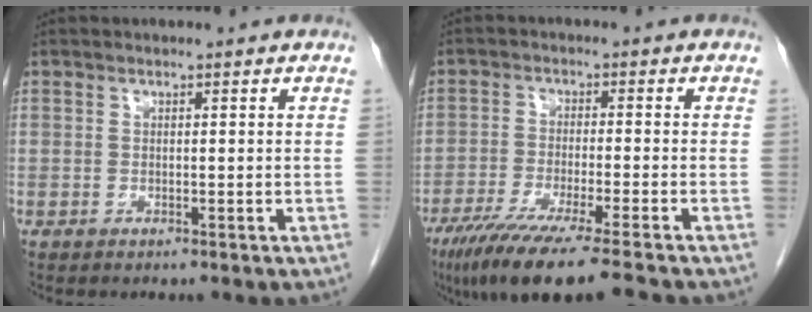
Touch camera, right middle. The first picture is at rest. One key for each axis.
{"total": 12.3, "fx": -9.5, "fy": -0.4, "fz": 7.9, "tx": -0.124, "ty": -0.036, "tz": -0.153}